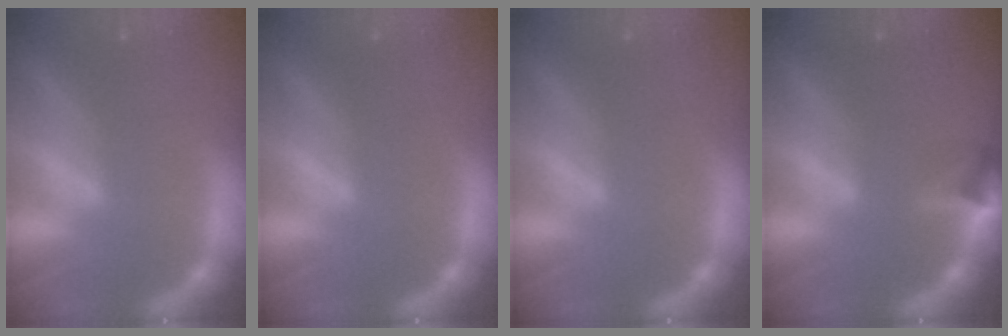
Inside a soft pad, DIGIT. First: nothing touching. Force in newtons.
{"total": 0.0}
{"total": 0.0}
{"total": 2.9}